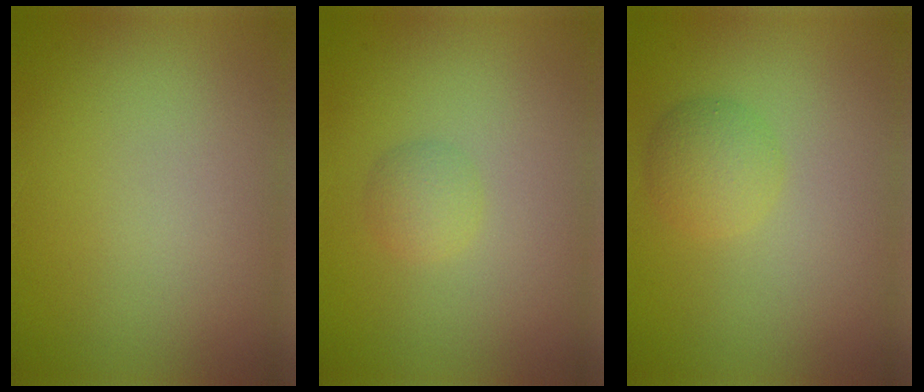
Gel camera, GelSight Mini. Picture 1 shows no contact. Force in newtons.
{"total": 1.5, "press": 1.5, "slide": 0.1}
{"total": 2.4, "press": 2.4, "slide": 0.0}